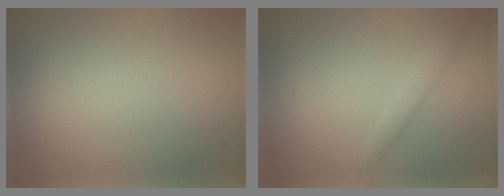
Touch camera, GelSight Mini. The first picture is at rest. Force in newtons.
{"total": 1.4, "press": 1.4, "slide": 0.1}